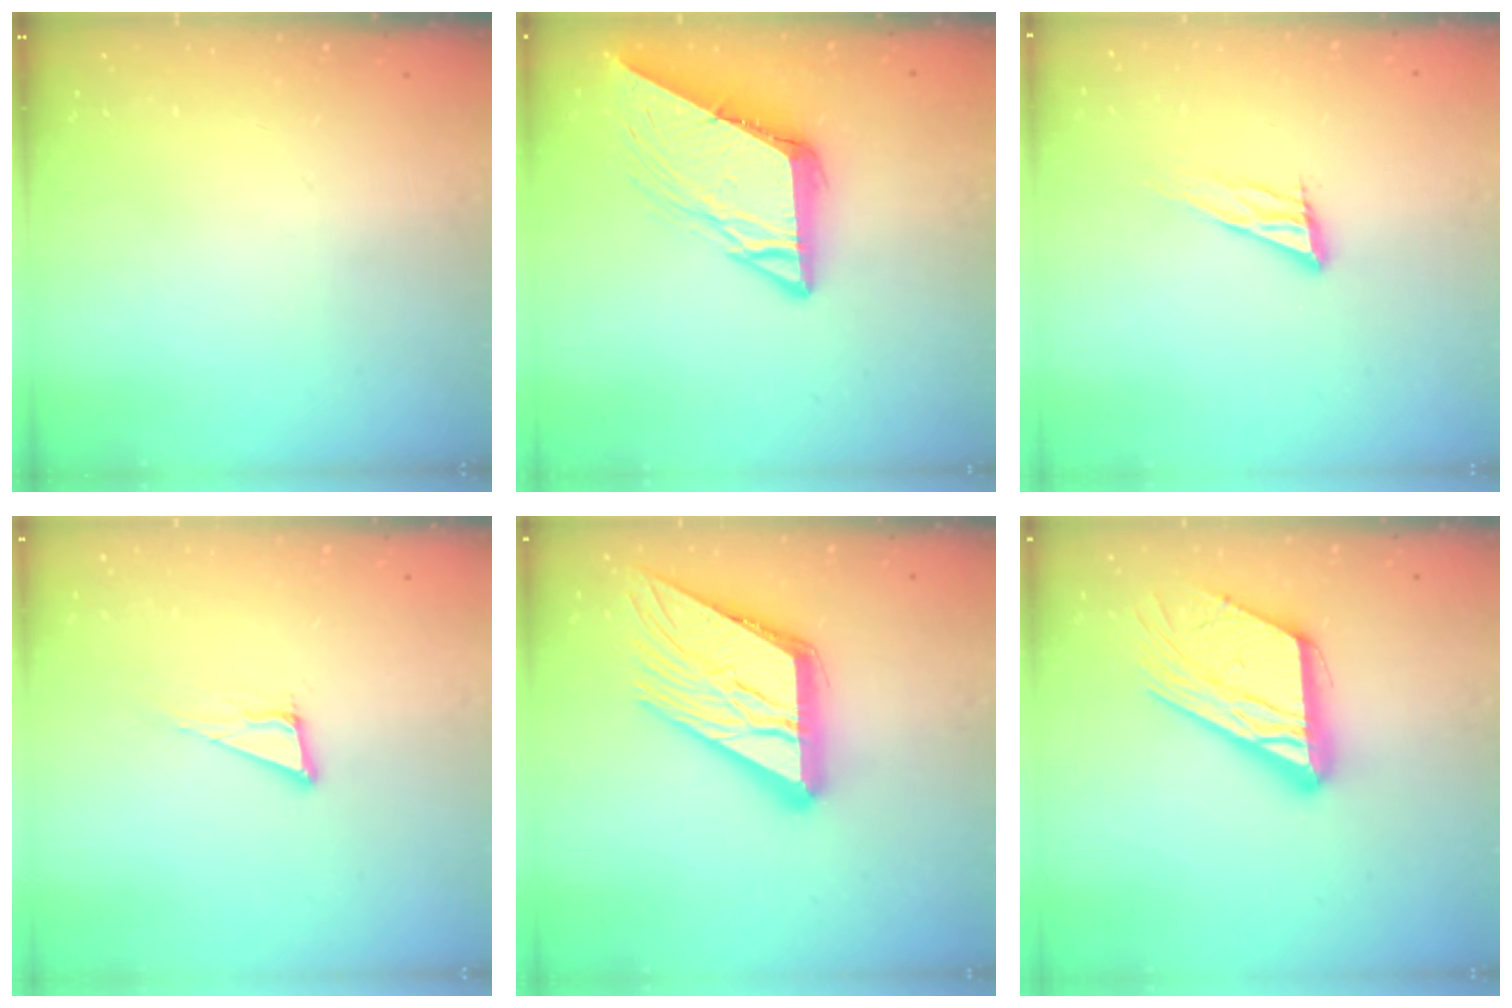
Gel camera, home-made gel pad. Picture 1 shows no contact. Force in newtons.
{"total": 11.0, "press": 10.9, "slide": 1.2}
{"total": 11.0, "press": 10.7, "slide": 2.6}
{"total": 8.3, "press": 7.6, "slide": 3.4}
{"total": 21.6, "press": 21.4, "slide": 2.5}
{"total": 19.7, "press": 19.6, "slide": 1.8}